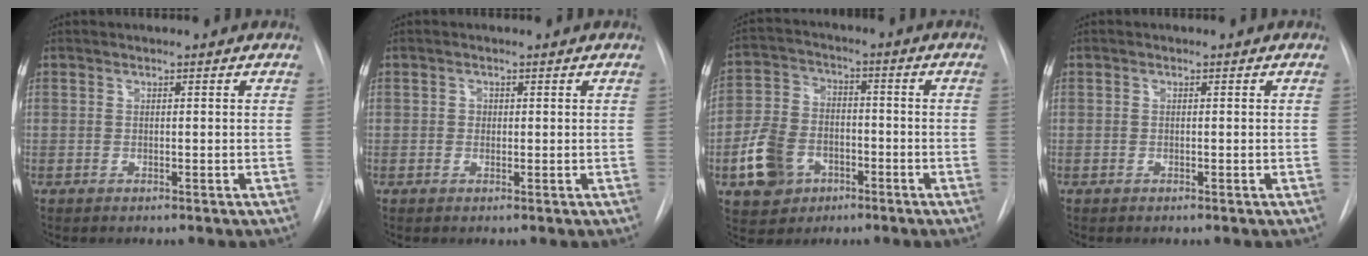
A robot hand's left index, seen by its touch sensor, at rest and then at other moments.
{"total": 0.9, "force": [0.1, 0.8, 0.3], "torque": [0.000, 0.001, 0.000]}
{"total": 10.1, "force": [-4.2, 7.6, 5.1], "torque": [-0.124, 0.014, -0.069]}
{"total": 0.0}